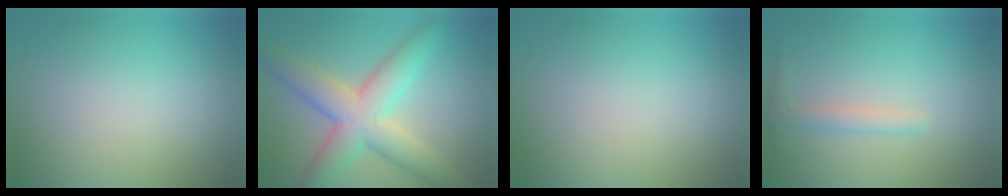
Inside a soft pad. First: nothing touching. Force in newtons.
{"total": 7.5, "press": 7.5, "slide": 0.3}
{"total": 0.0}
{"total": 1.4, "press": 1.4, "slide": 0.1}